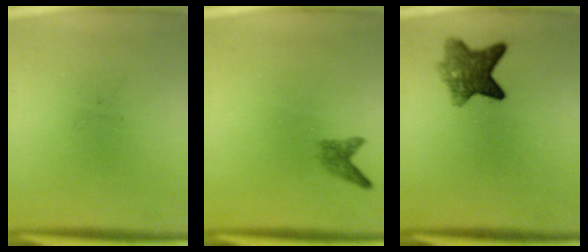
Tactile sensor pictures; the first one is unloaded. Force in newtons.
{"total": 1.8}
{"total": 6.6}